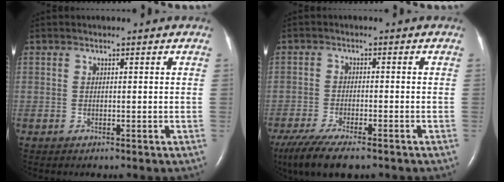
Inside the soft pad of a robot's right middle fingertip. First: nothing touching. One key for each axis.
{"total": 11.2, "fx": -8.4, "fy": 2.9, "fz": 6.9, "tx": -0.119, "ty": -0.022, "tz": -0.134}